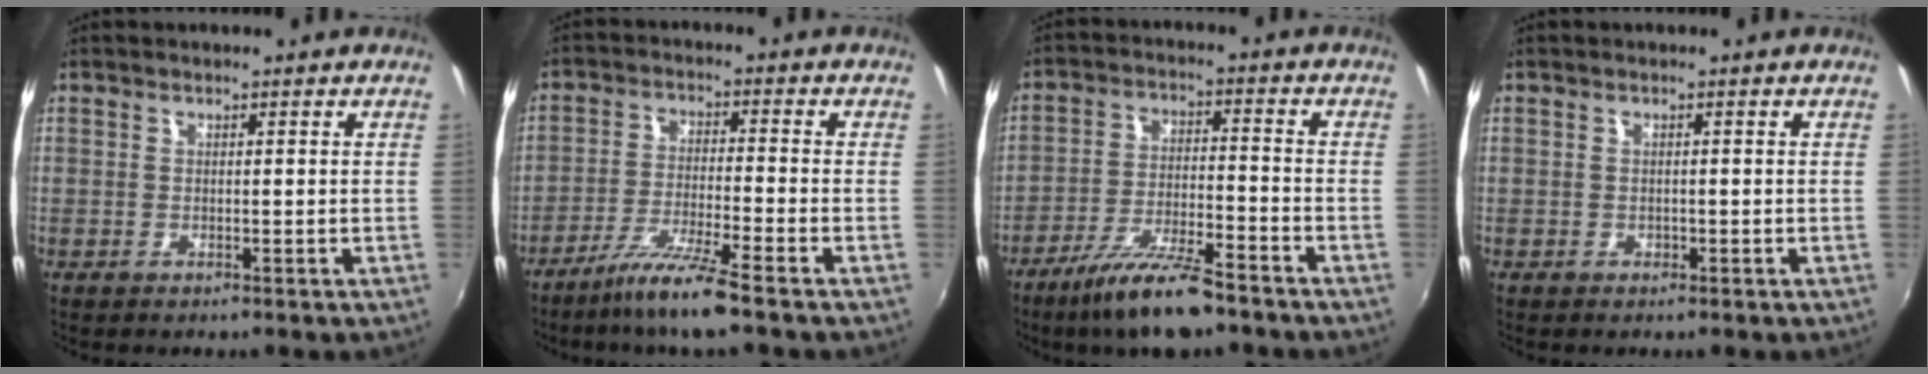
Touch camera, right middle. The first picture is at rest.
{"total": 8.2, "force": [-6.4, -1.0, 5.1], "torque": [-0.112, -0.012, -0.115]}
{"total": 11.6, "force": [-9.1, 2.0, 6.9], "torque": [-0.147, -0.018, -0.160]}
{"total": 0.6, "force": [-0.3, 0.5, 0.0], "torque": [0.001, -0.003, -0.004]}